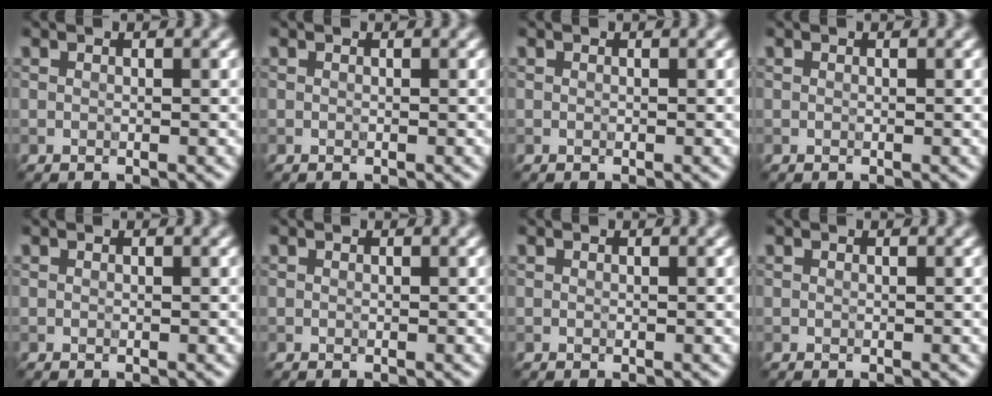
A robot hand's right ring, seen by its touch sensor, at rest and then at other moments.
{"total": 0.0}
{"total": 0.0}
{"total": 0.0}
{"total": 0.0}
{"total": 0.0}
{"total": 0.0}
{"total": 0.0}